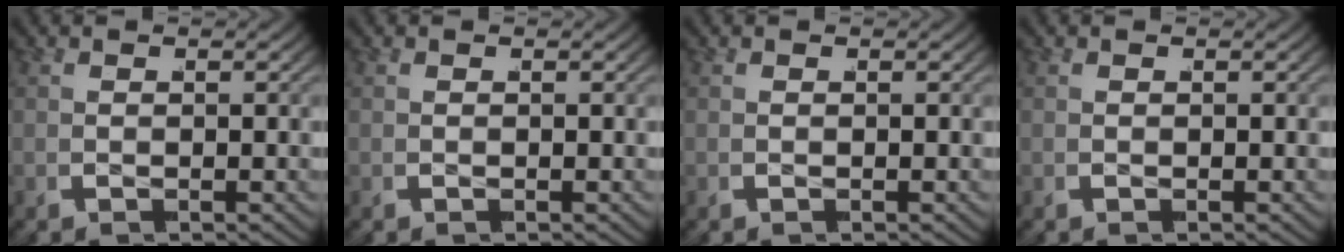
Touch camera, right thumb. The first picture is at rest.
{"total": 0.0}
{"total": 0.0}
{"total": 0.0}